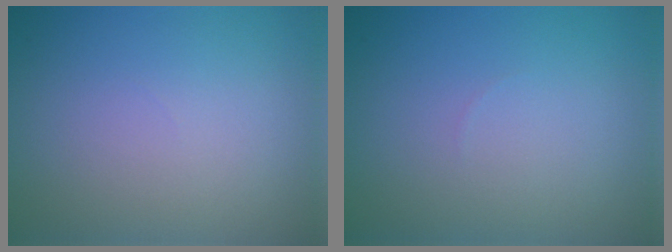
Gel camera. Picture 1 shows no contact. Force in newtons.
{"total": 0.0}